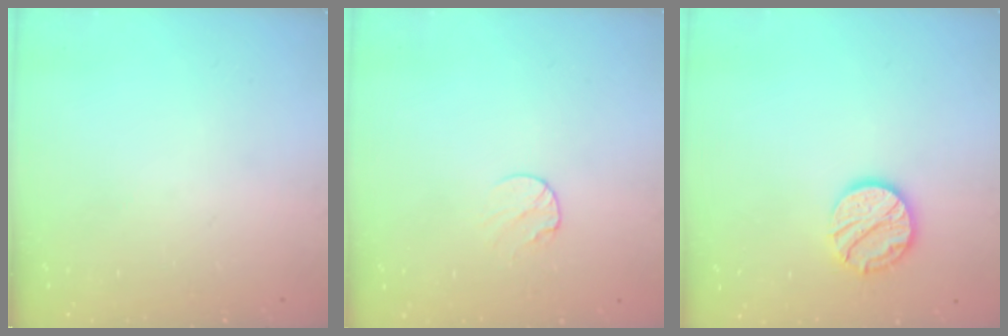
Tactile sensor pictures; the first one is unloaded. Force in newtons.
{"total": 6.0, "press": 6.0, "slide": 0.6}
{"total": 11.5, "press": 11.5, "slide": 0.5}